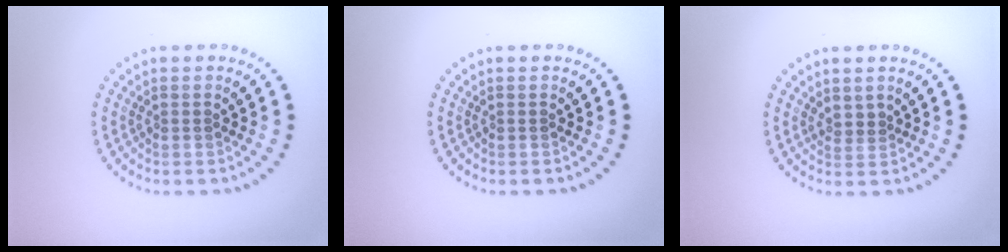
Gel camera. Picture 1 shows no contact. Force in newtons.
{"total": 0.0}
{"total": 1.1, "press": 0.7, "slide": 0.9}